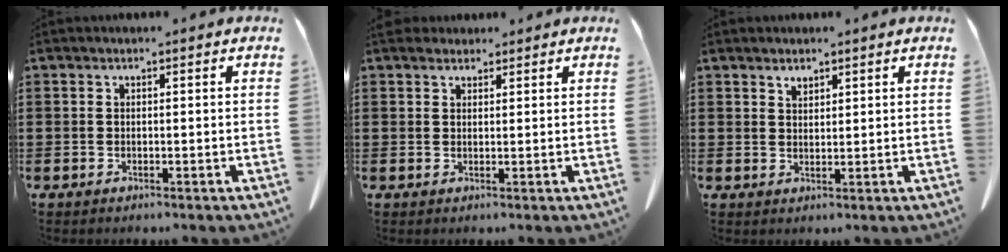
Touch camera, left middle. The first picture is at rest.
{"total": 2.3, "force": [1.9, 1.1, 0.6], "torque": [-0.010, 0.003, 0.034]}
{"total": 1.5, "force": [1.4, 0.6, 0.4], "torque": [-0.011, 0.001, 0.026]}